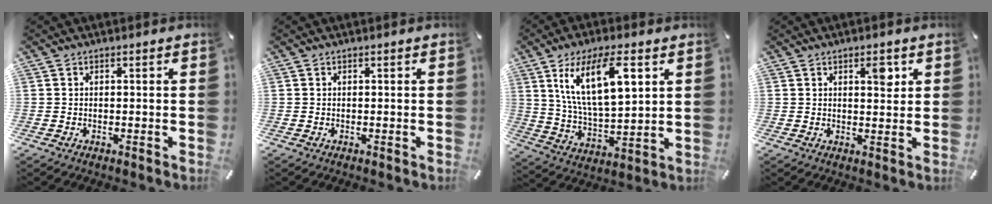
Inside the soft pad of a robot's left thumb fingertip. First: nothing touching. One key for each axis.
{"total": 0.0}
{"total": 15.8, "fx": 7.9, "fy": 6.3, "fz": 12.1, "tx": -0.255, "ty": -0.012, "tz": 0.132}
{"total": 4.4, "fx": 2.1, "fy": 1.8, "fz": 3.4, "tx": -0.032, "ty": -0.011, "tz": 0.026}